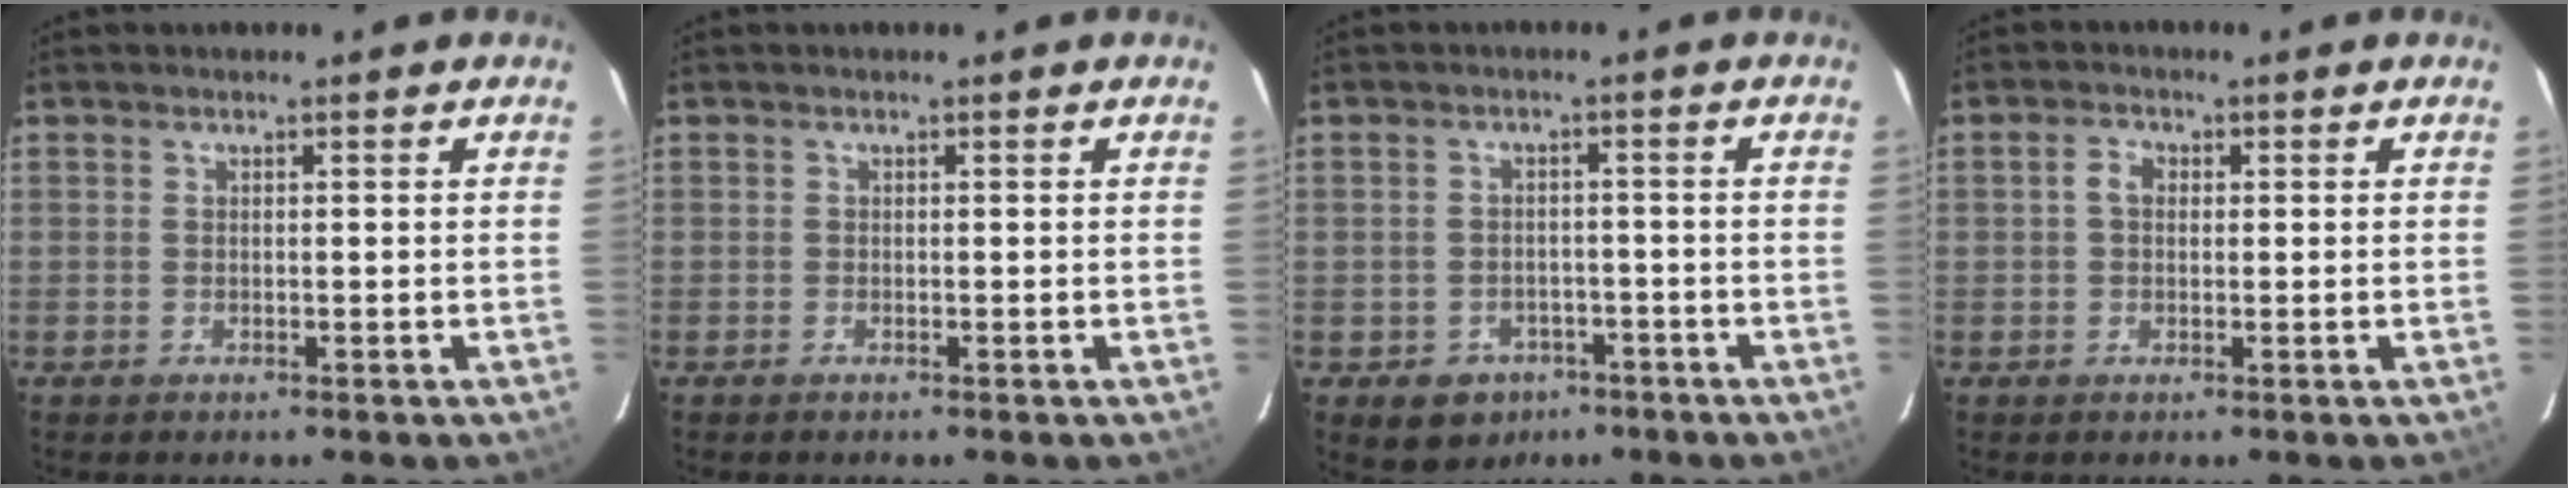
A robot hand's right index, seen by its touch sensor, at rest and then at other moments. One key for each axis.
{"total": 0.0}
{"total": 6.7, "fx": -3.6, "fy": 5.4, "fz": 1.6, "tx": -0.041, "ty": 0.017, "tz": -0.035}
{"total": 2.2, "fx": 0.2, "fy": 1.7, "fz": 1.4, "tx": -0.026, "ty": 0.009, "tz": 0.001}